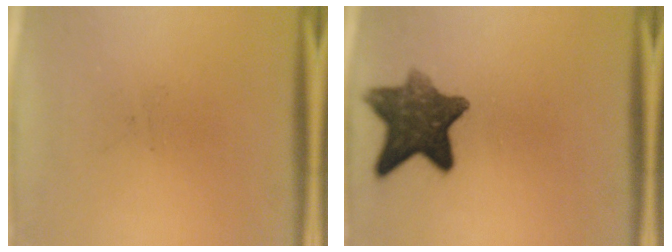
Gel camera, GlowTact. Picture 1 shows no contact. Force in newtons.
{"total": 10.3}